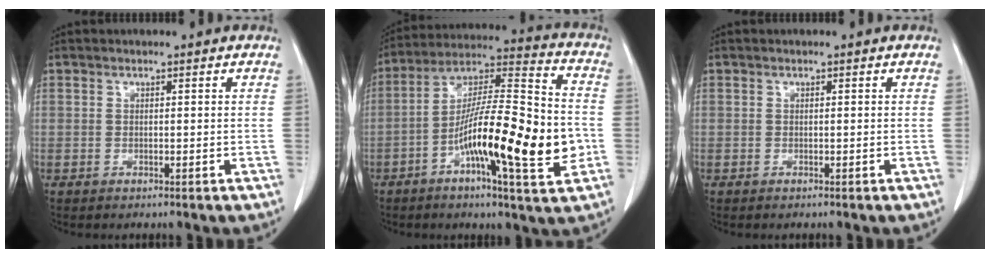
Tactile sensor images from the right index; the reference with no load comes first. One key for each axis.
{"total": 20.0, "fx": -4.9, "fy": 2.8, "fz": 19.2, "tx": -0.317, "ty": 0.007, "tz": -0.081}
{"total": 0.0}